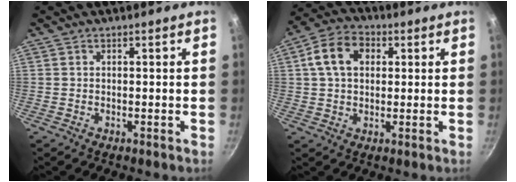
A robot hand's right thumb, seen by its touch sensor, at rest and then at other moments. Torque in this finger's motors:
{"motor_torque": [0.18, 2.44, 0.91, 0.08, 0.07]}